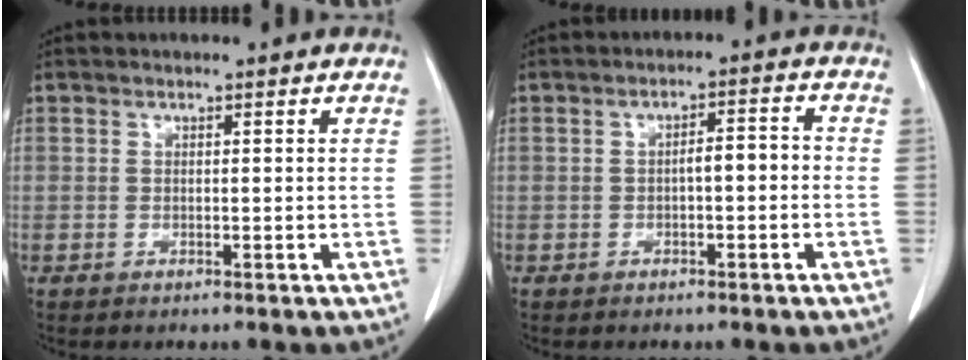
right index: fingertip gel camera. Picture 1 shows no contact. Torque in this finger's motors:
{"motor_torque": [0.78, -0.37, 0.39, 0.09]}